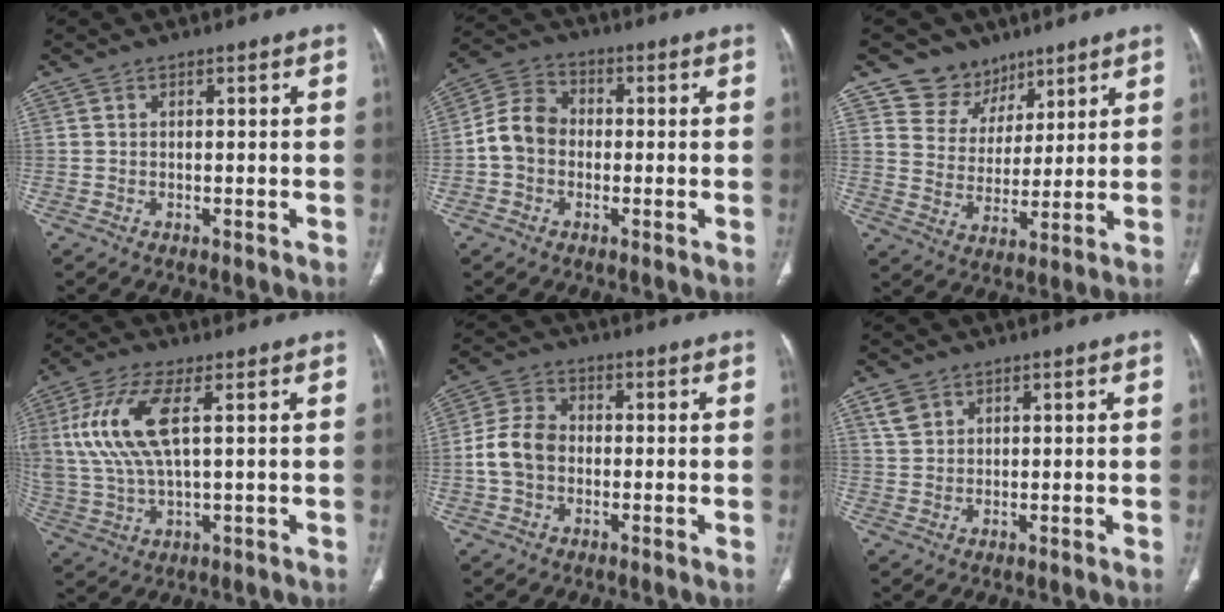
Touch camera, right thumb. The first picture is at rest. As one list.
[{"total": 7.9, "force": [-0.9, 6.5, 4.4], "torque": [-0.071, 0.028, -0.030]}, {"total": 9.1, "force": [6.4, 6.4, 0.3], "torque": [0.036, -0.049, 0.121]}, {"total": 13.5, "force": [3.4, 5.0, 12.1], "torque": [-0.292, 0.000, 0.074]}, {"total": 7.7, "force": [-0.9, 5.9, 4.9], "torque": [-0.091, 0.023, -0.025]}, {"total": 3.4, "force": [1.8, 2.6, 1.3], "torque": [-0.019, -0.003, 0.042]}]